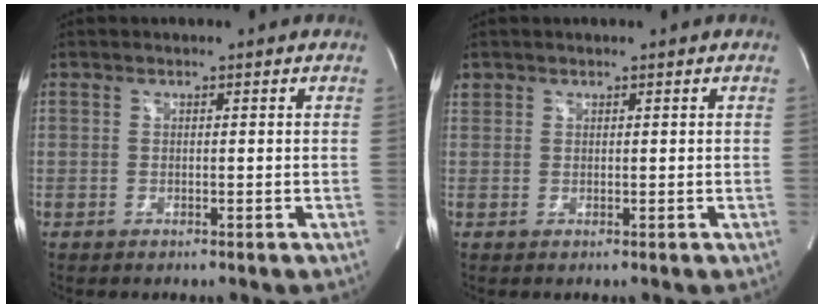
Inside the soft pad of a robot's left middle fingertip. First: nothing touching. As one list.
[{"total": 1.1, "force": [0.8, 0.7, 0.0], "torque": [0.003, 0.014, 0.014]}]